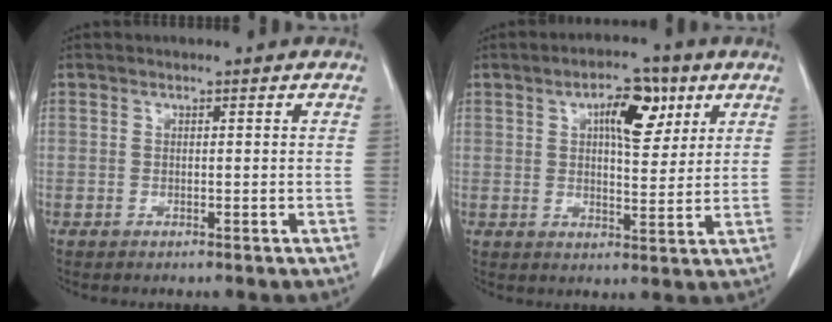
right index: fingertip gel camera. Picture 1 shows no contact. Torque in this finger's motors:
{"motor_torque": [0.42, 0.38, 0.19, 0.04]}